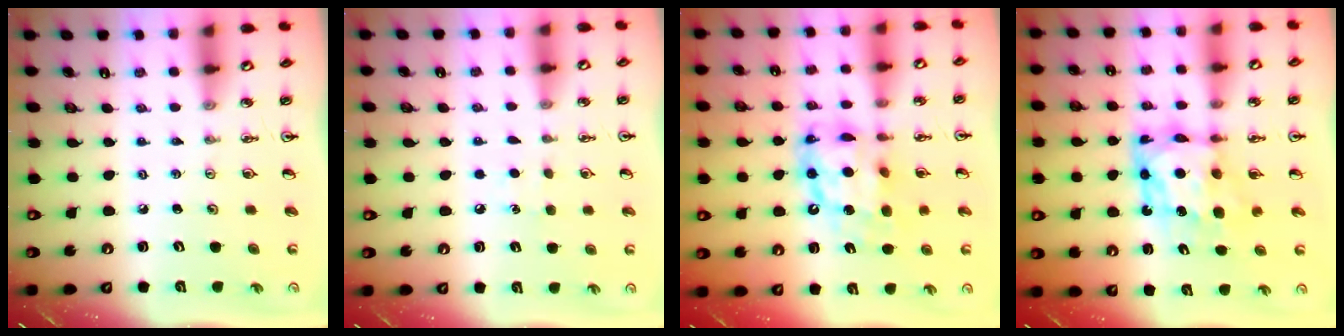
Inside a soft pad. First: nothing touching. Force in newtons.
{"total": 5.8, "press": 5.8, "slide": 0.7}
{"total": 13.1, "press": 13.0, "slide": 1.1}
{"total": 8.1, "press": 8.1, "slide": 0.8}